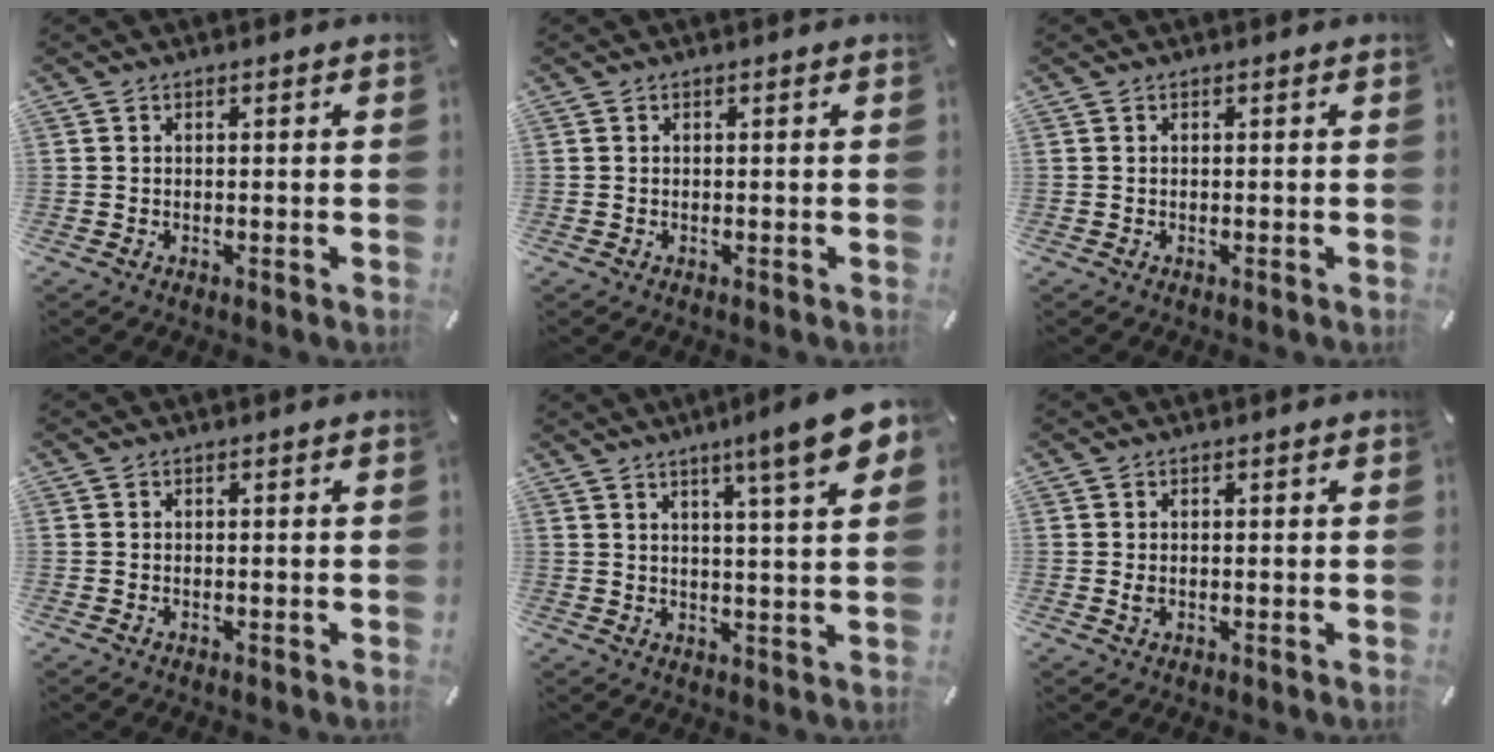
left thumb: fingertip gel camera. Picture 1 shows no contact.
{"total": 0.0}
{"total": 0.0}
{"total": 0.0}
{"total": 12.0, "force": [6.6, 0.7, 10.0], "torque": [-0.152, -0.033, 0.100]}
{"total": 1.0, "force": [0.1, 0.6, 0.8], "torque": [-0.016, 0.002, 0.001]}